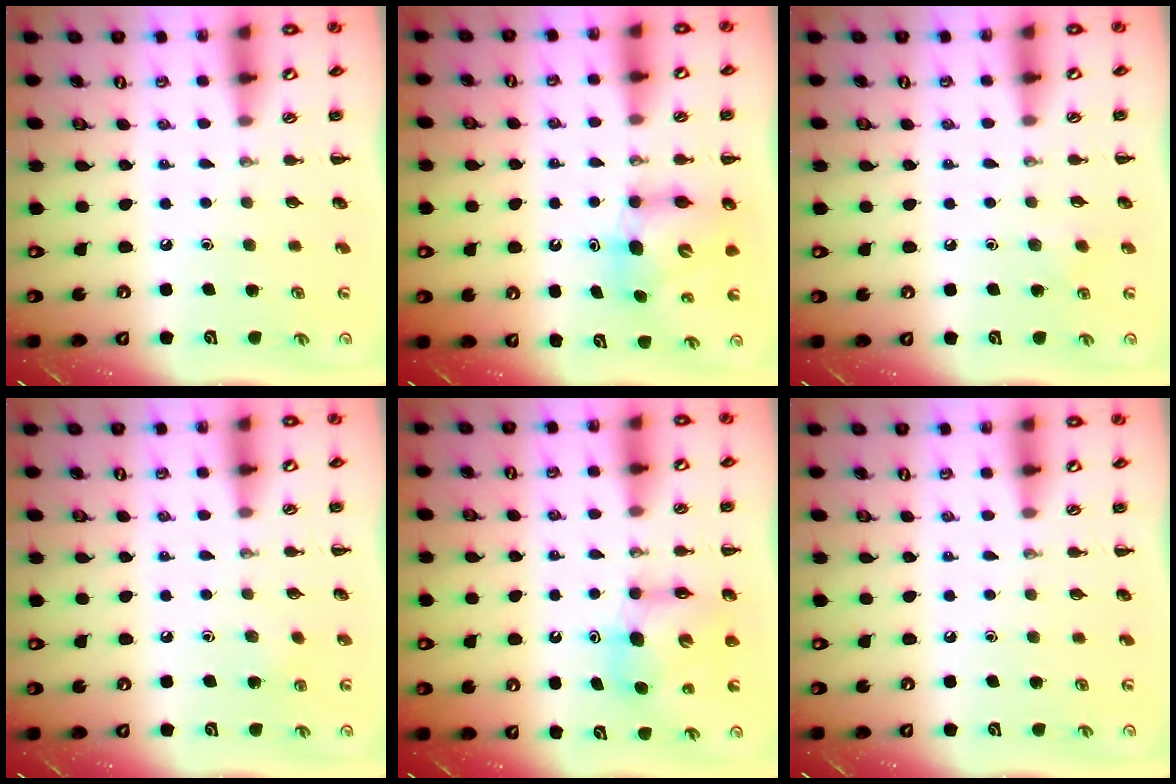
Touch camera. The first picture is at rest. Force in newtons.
{"total": 6.2, "press": 6.0, "slide": 1.3}
{"total": 3.9, "press": 3.7, "slide": 1.0}
{"total": 5.5, "press": 5.2, "slide": 1.6}
{"total": 7.1, "press": 7.1, "slide": 0.5}
{"total": 0.0}